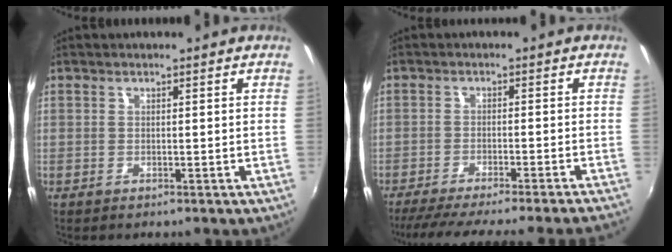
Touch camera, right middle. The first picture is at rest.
{"total": 16.3, "force": [-14.6, -1.1, 7.2], "torque": [-0.138, -0.026, -0.212]}